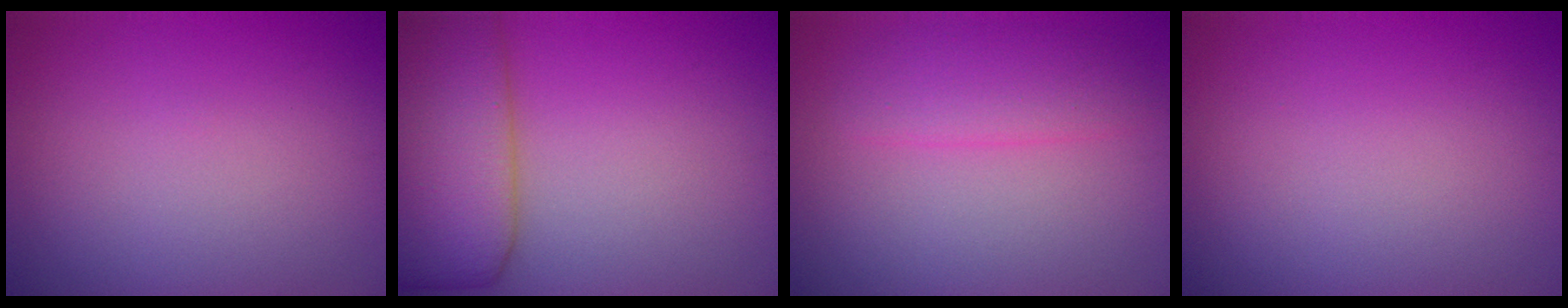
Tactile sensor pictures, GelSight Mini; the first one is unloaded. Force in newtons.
{"total": 6.7, "press": 6.7, "slide": 0.2}
{"total": 2.9, "press": 2.9, "slide": 0.2}
{"total": 0.0}